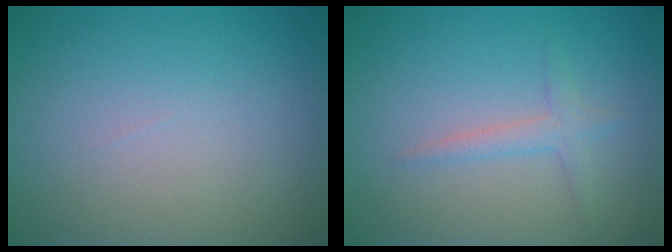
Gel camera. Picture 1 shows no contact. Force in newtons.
{"total": 1.7, "press": 1.7, "slide": 0.0}